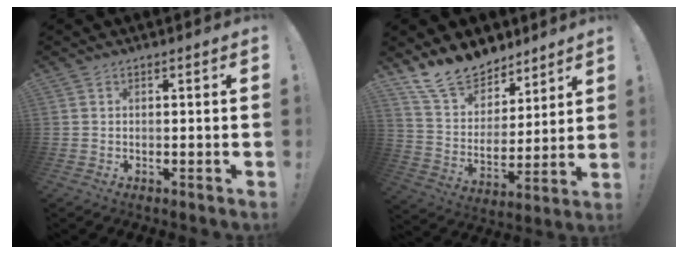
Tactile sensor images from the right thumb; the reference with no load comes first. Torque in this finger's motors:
{"motor_torque": [0.26, 2.45, 0.25, 0.25, 0.02]}